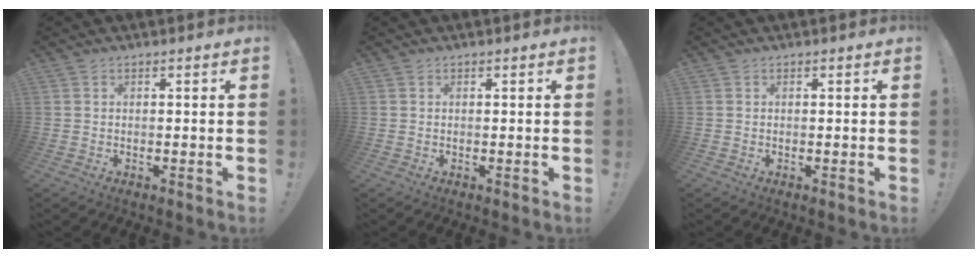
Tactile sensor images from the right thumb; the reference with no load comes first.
{"total": 0.0}
{"total": 0.0}